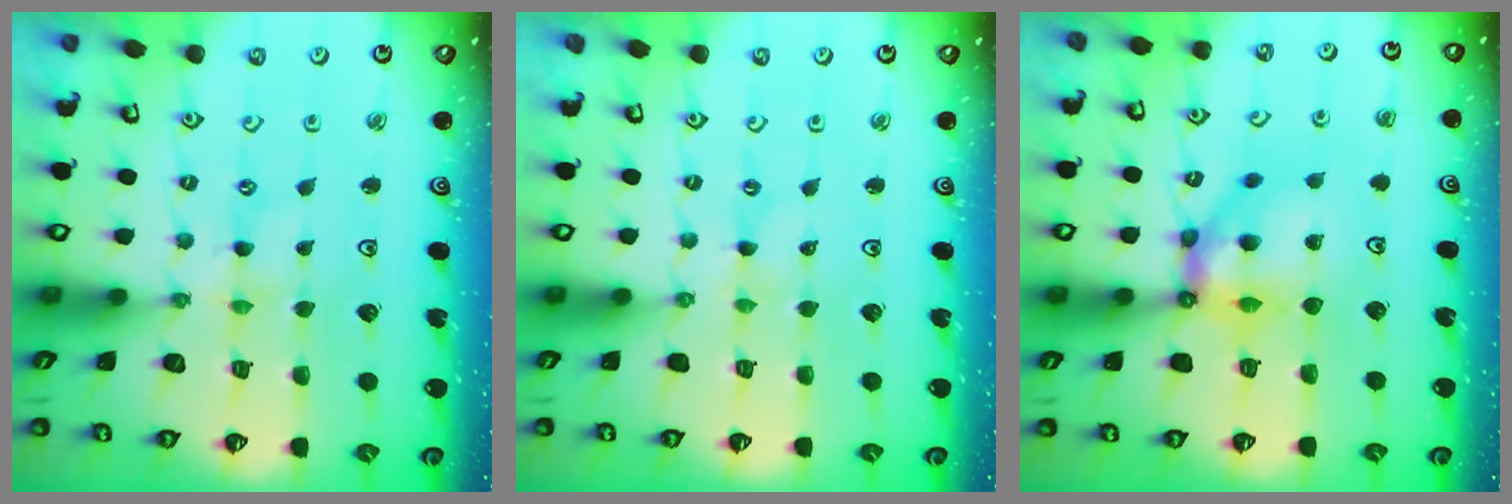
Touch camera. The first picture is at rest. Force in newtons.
{"total": 0.0}
{"total": 10.4, "press": 10.3, "slide": 1.8}